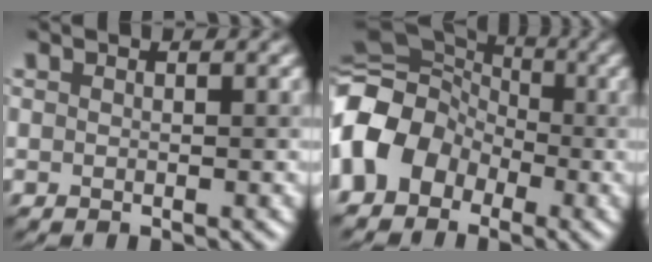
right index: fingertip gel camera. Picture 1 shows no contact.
{"total": 10.0, "force": [-2.2, 8.2, 5.3], "torque": [-0.092, -0.005, -0.050]}